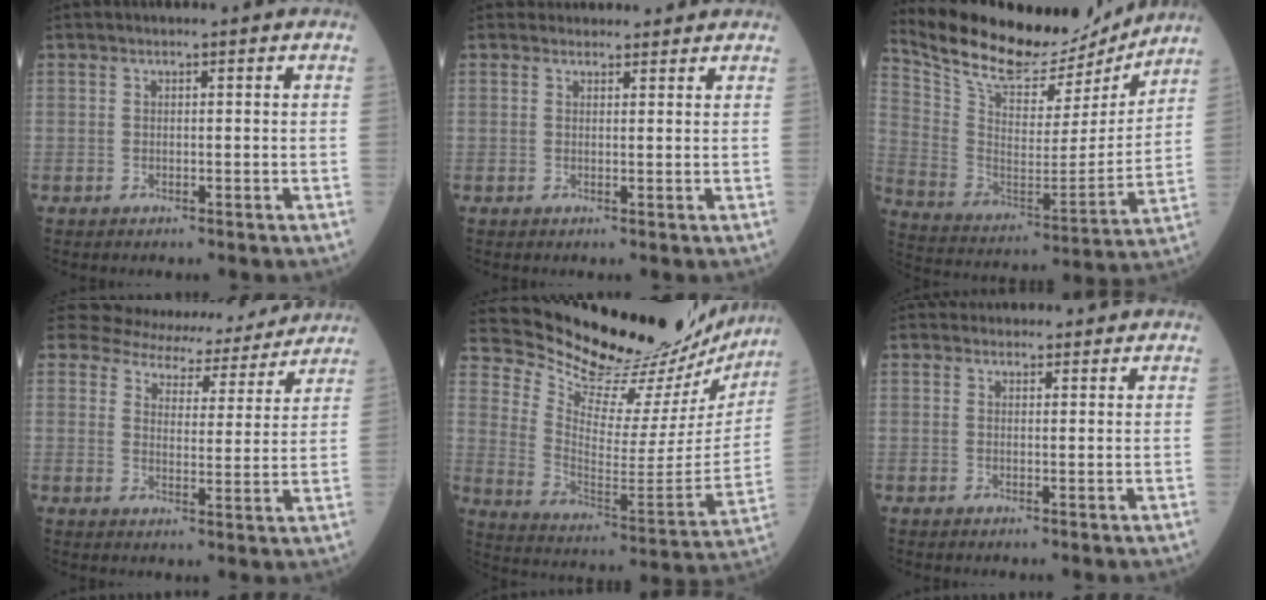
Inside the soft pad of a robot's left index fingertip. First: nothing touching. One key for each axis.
{"total": 3.3, "fx": 3.1, "fy": 1.2, "fz": 0.0, "tx": 0.004, "ty": 0.012, "tz": 0.037}
{"total": 19.7, "fx": 18.2, "fy": 5.2, "fz": 5.7, "tx": -0.116, "ty": -0.017, "tz": 0.291}
{"total": 14.7, "fx": 13.4, "fy": 5.4, "fz": 2.9, "tx": -0.028, "ty": -0.001, "tz": 0.154}
{"total": 28.0, "fx": 26.0, "fy": 5.4, "fz": 8.9, "tx": -0.151, "ty": -0.110, "tz": 0.347}
{"total": 4.1, "fx": 3.9, "fy": 1.4, "fz": 0.2, "tx": 0.006, "ty": 0.013, "tz": 0.045}